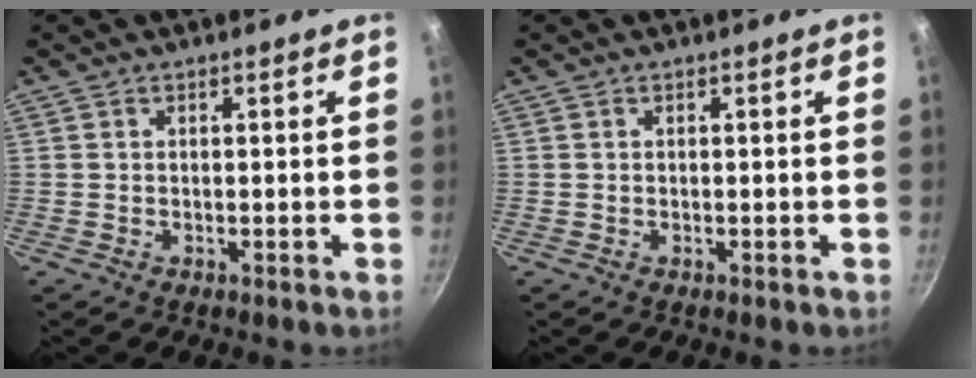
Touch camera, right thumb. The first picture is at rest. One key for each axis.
{"total": 0.0}